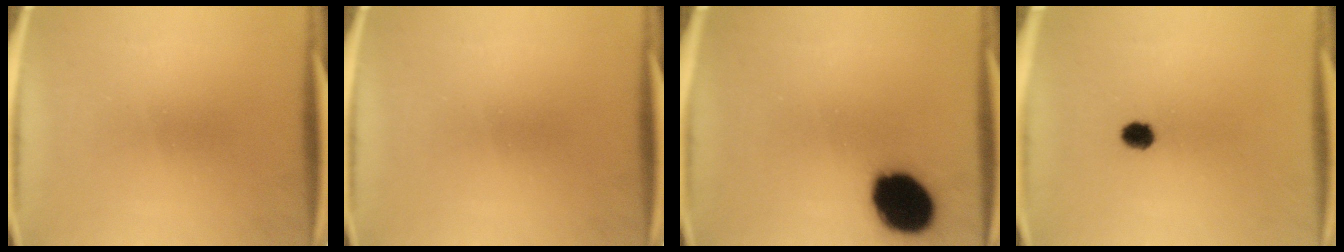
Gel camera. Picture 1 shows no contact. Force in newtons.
{"total": 0.0}
{"total": 16.2}
{"total": 3.1}